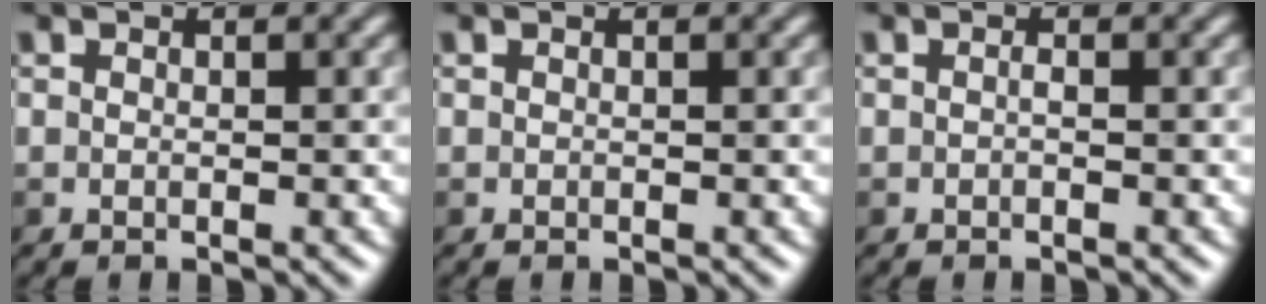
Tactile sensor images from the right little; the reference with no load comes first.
{"total": 0.0}
{"total": 0.0}